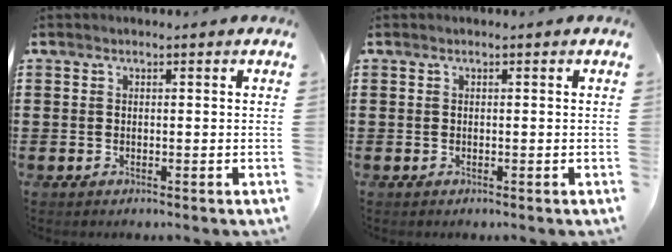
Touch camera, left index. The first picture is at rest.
{"total": 0.0}